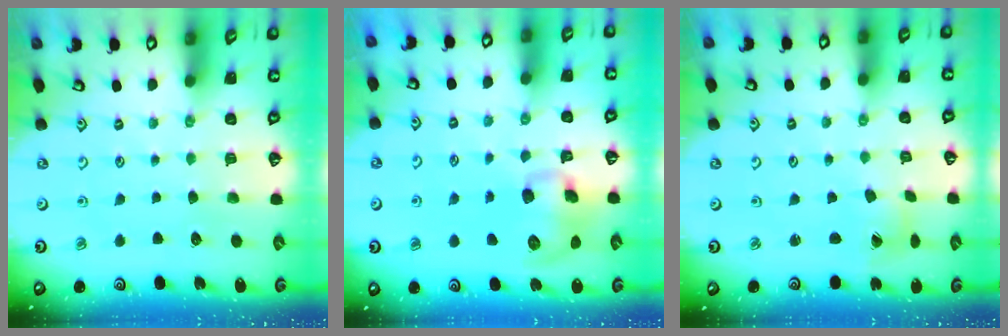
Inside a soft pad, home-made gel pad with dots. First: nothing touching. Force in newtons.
{"total": 11.1, "press": 10.9, "slide": 2.2}
{"total": 2.0, "press": 2.0, "slide": 0.3}